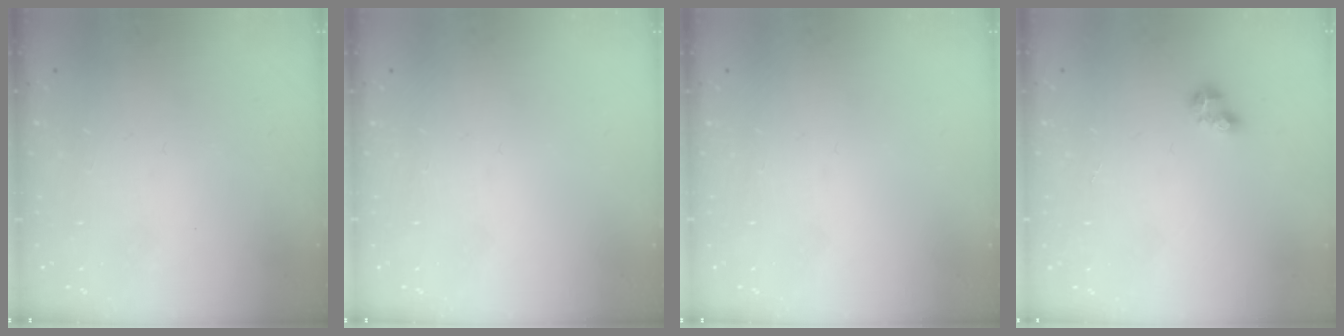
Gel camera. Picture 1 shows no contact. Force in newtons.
{"total": 0.0}
{"total": 0.0}
{"total": 3.5, "press": 3.5, "slide": 0.4}